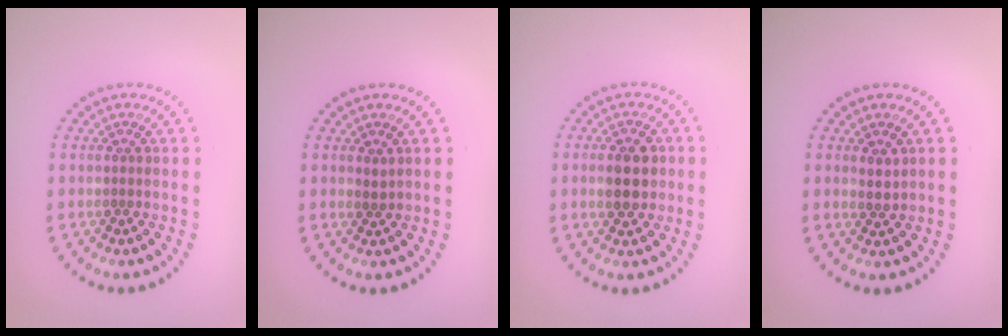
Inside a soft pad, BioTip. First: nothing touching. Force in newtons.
{"total": 0.6, "press": 0.6, "slide": 0.1}
{"total": 3.8, "press": 3.8, "slide": 0.2}
{"total": 1.2, "press": 1.1, "slide": 0.6}